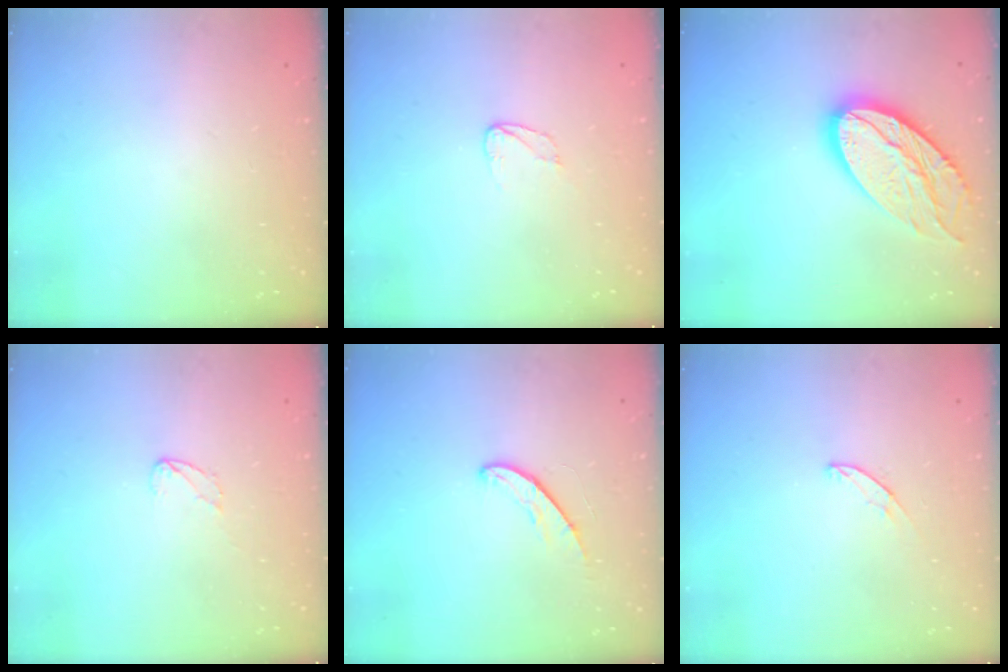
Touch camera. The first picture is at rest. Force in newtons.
{"total": 4.0, "press": 4.0, "slide": 0.4}
{"total": 18.8, "press": 18.7, "slide": 1.3}
{"total": 3.4, "press": 3.4, "slide": 0.2}
{"total": 5.6, "press": 5.5, "slide": 0.5}
{"total": 4.8, "press": 4.7, "slide": 0.3}